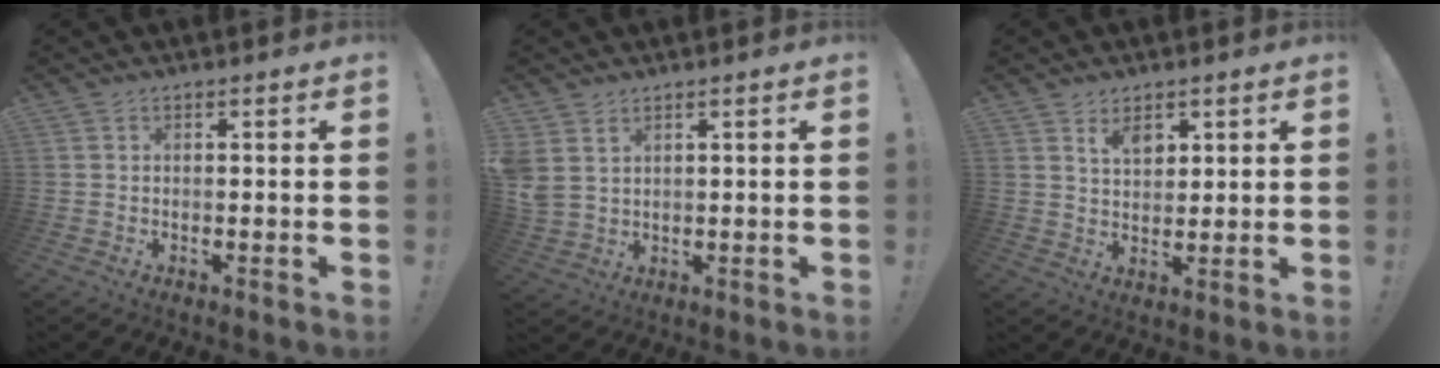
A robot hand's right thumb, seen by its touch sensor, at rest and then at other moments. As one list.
[{"total": 4.6, "force": [2.3, 3.2, 2.4], "torque": [-0.050, -0.008, 0.047]}, {"total": 5.4, "force": [3.3, 3.0, 2.9], "torque": [-0.052, -0.013, 0.059]}]